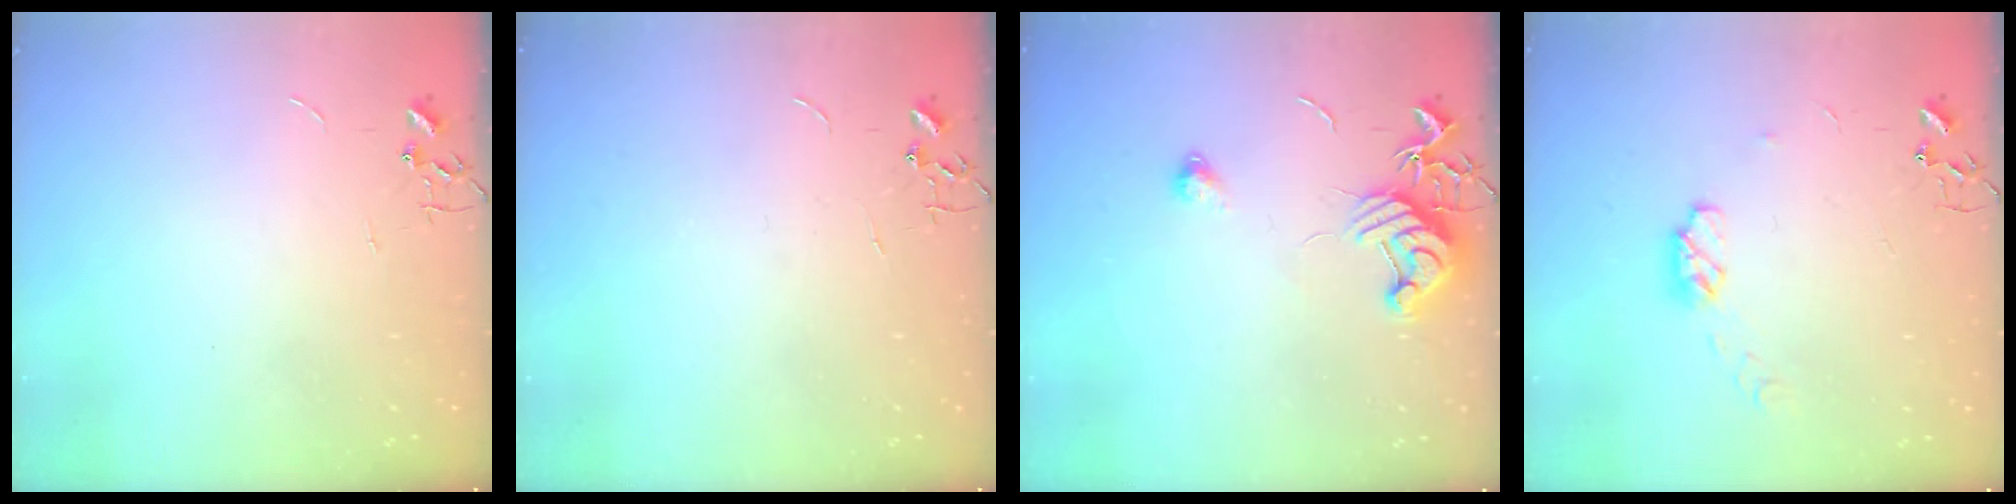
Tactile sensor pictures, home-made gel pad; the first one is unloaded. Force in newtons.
{"total": 0.0}
{"total": 10.8, "press": 10.8, "slide": 0.7}
{"total": 6.1, "press": 6.1, "slide": 0.3}